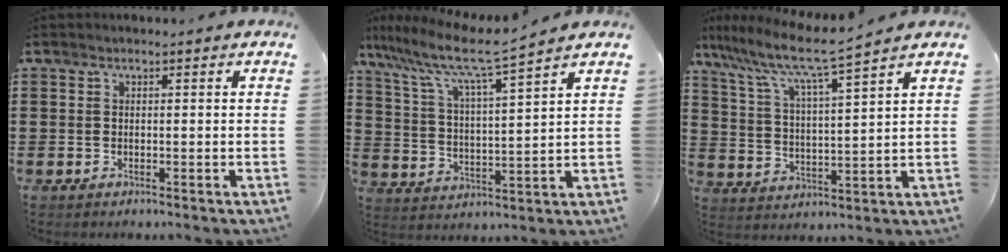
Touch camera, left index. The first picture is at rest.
{"total": 8.8, "force": [7.5, -0.1, 4.7], "torque": [-0.121, -0.044, 0.122]}
{"total": 8.2, "force": [7.1, -0.5, 4.0], "torque": [-0.107, -0.046, 0.115]}